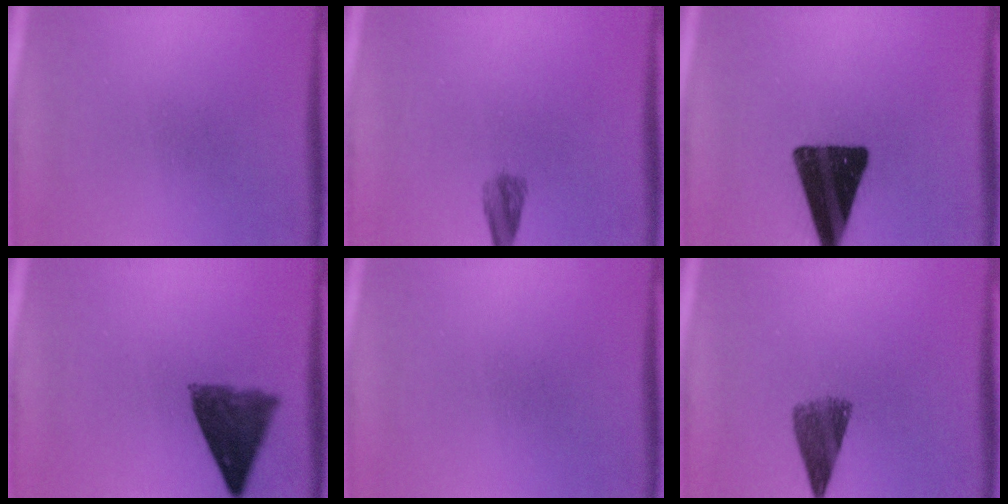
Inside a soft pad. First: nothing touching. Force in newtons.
{"total": 2.5}
{"total": 17.8}
{"total": 8.6}
{"total": 0.0}
{"total": 5.7}